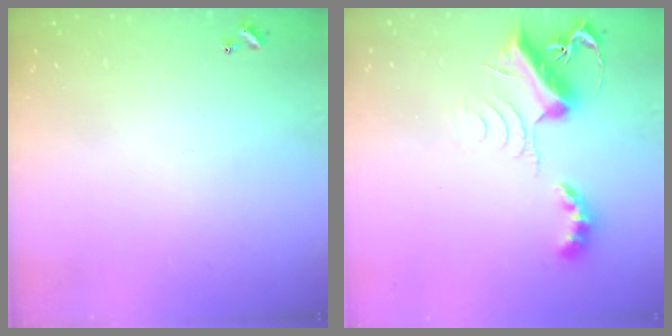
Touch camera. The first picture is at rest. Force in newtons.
{"total": 10.3, "press": 10.2, "slide": 1.0}